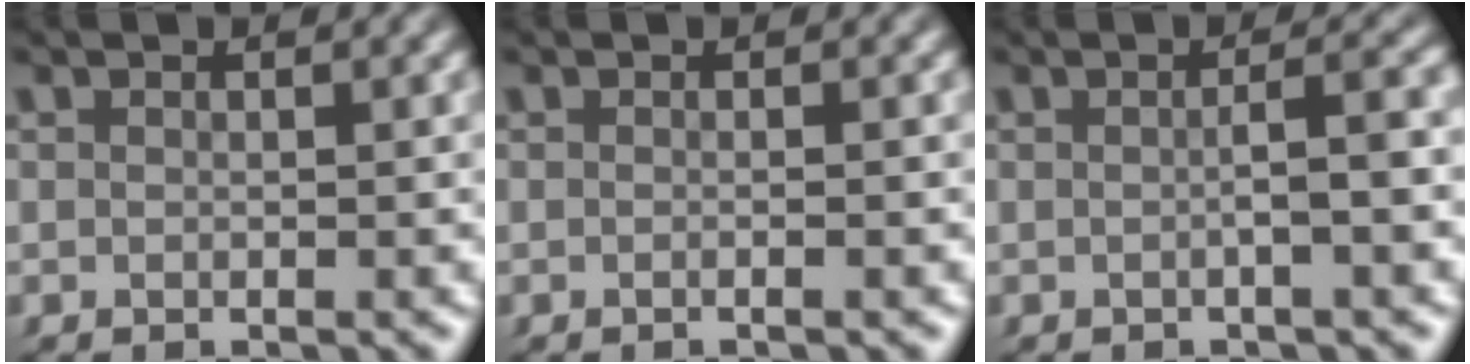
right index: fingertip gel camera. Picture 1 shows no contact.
{"total": 0.7, "force": [-0.5, -0.1, 0.5], "torque": [-0.006, 0.006, -0.012]}
{"total": 1.9, "force": [-0.4, -0.1, 1.9], "torque": [-0.024, 0.004, -0.009]}